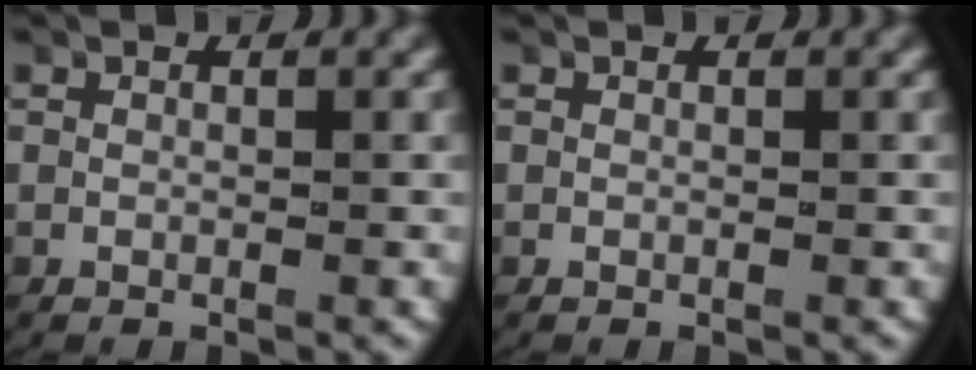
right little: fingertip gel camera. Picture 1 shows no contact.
{"total": 0.0}